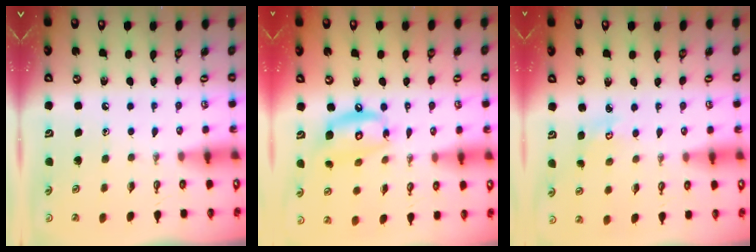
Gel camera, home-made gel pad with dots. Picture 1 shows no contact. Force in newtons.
{"total": 12.9, "press": 12.8, "slide": 1.5}
{"total": 2.8, "press": 2.8, "slide": 0.3}